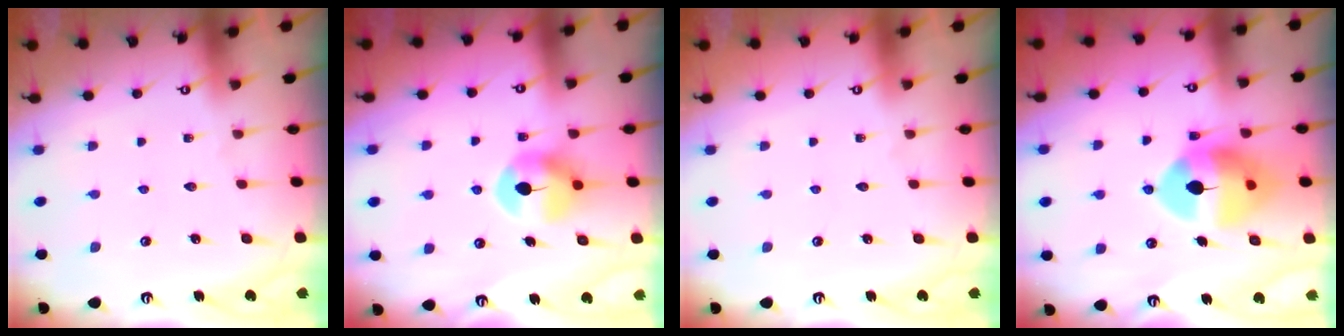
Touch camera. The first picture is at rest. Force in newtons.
{"total": 8.3, "press": 8.3, "slide": 0.7}
{"total": 0.0}
{"total": 13.0, "press": 12.8, "slide": 2.1}